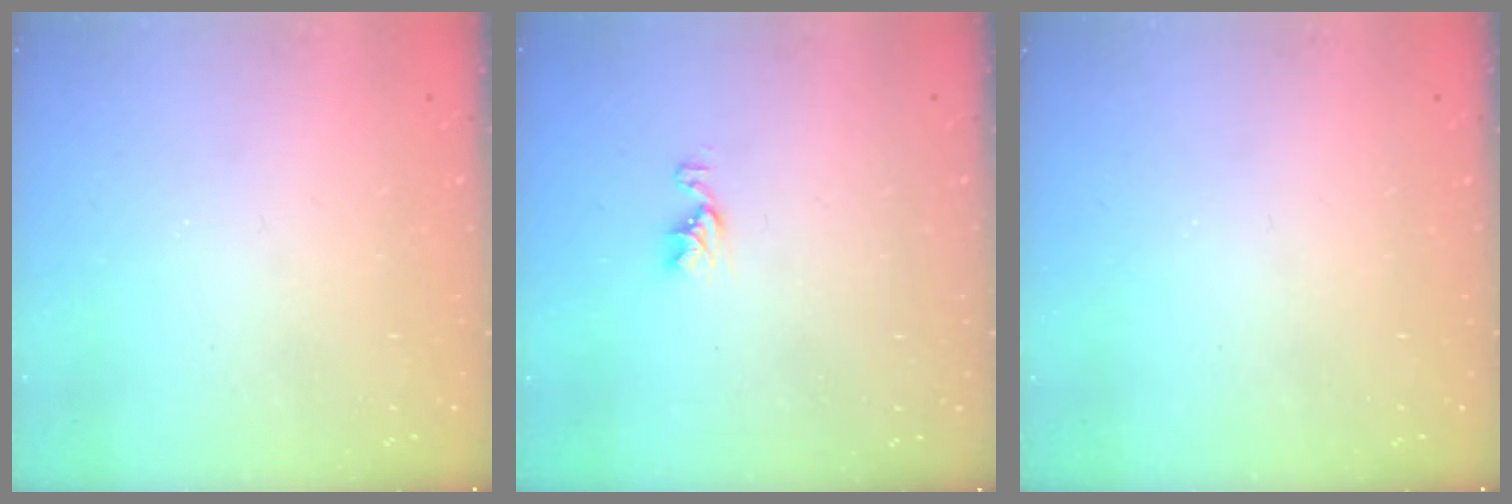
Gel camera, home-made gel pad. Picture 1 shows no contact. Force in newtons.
{"total": 5.2, "press": 5.2, "slide": 0.4}
{"total": 0.0}